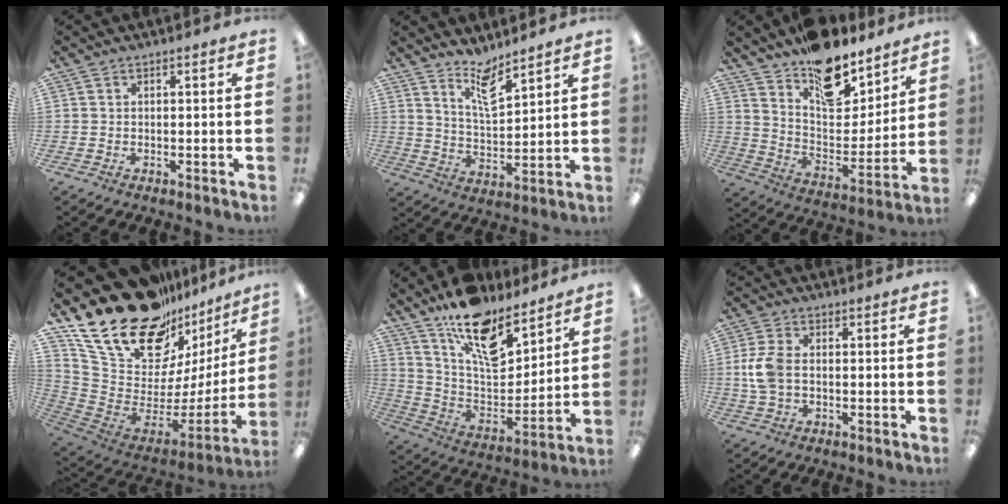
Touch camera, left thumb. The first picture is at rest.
{"total": 9.5, "force": [7.6, 2.9, 4.8], "torque": [-0.082, -0.047, 0.134]}
{"total": 17.2, "force": [13.4, 8.1, 7.1], "torque": [-0.104, -0.103, 0.236]}
{"total": 27.1, "force": [18.9, 12.8, 14.6], "torque": [-0.239, -0.128, 0.358]}
{"total": 16.8, "force": [11.9, 7.6, 9.1], "torque": [-0.155, -0.084, 0.213]}
{"total": 7.8, "force": [0.0, 4.9, 6.1], "torque": [-0.134, 0.002, -0.005]}